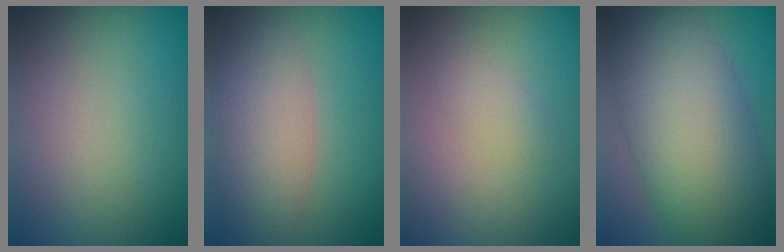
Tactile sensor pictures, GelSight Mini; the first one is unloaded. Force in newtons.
{"total": 5.3, "press": 5.3, "slide": 0.2}
{"total": 1.3, "press": 1.3, "slide": 0.1}
{"total": 11.8, "press": 11.8, "slide": 0.3}